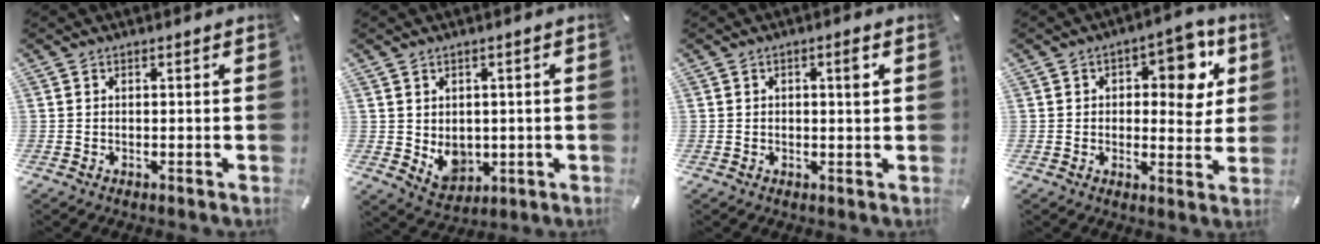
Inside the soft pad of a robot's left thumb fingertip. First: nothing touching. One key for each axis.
{"total": 6.3, "fx": 0.3, "fy": 5.8, "fz": 2.5, "tx": -0.033, "ty": -0.011, "tz": 0.009}
{"total": 2.5, "fx": 0.5, "fy": 0.8, "fz": 2.3, "tx": -0.028, "ty": 0.000, "tz": 0.001}
{"total": 10.5, "fx": 3.3, "fy": 6.1, "fz": 7.9, "tx": -0.084, "ty": -0.014, "tz": 0.047}